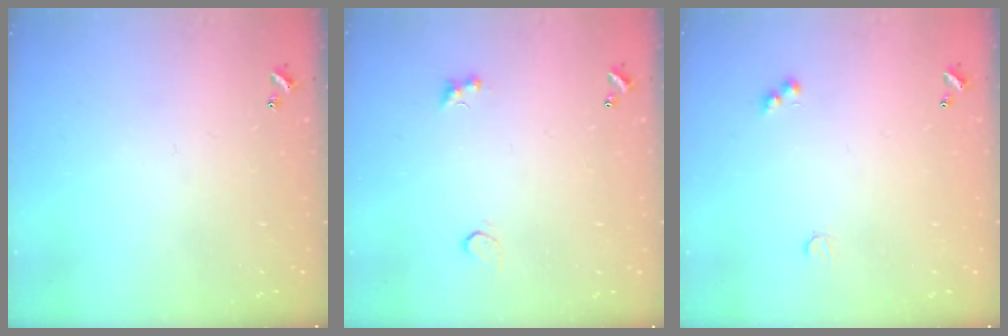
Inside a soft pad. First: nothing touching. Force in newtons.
{"total": 2.8, "press": 2.7, "slide": 0.8}
{"total": 2.5, "press": 2.4, "slide": 0.5}